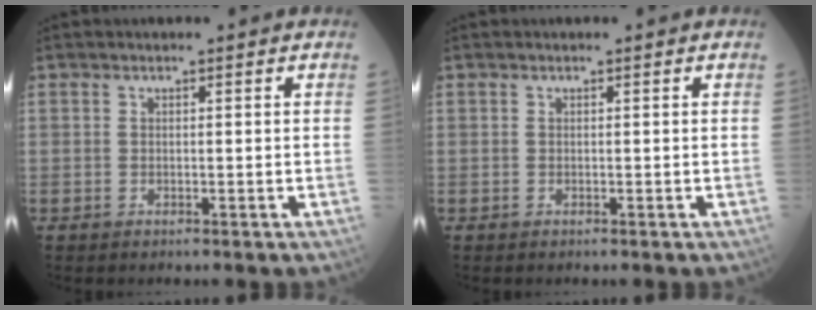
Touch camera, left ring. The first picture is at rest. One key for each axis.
{"total": 0.0}